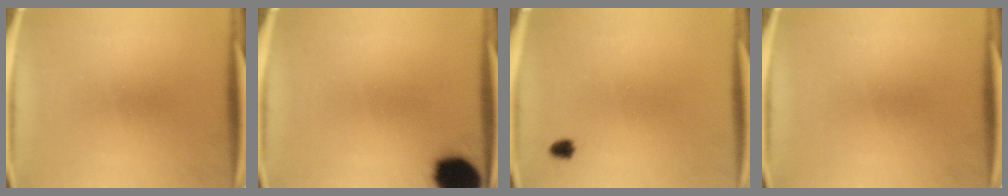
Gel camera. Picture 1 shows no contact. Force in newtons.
{"total": 14.0}
{"total": 1.5}
{"total": 0.0}